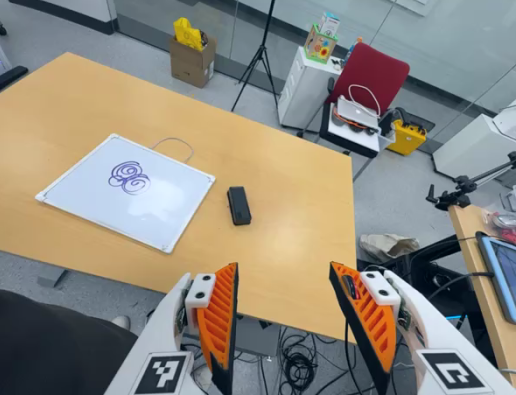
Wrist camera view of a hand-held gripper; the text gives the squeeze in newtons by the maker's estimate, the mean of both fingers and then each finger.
{"total": 0.0}